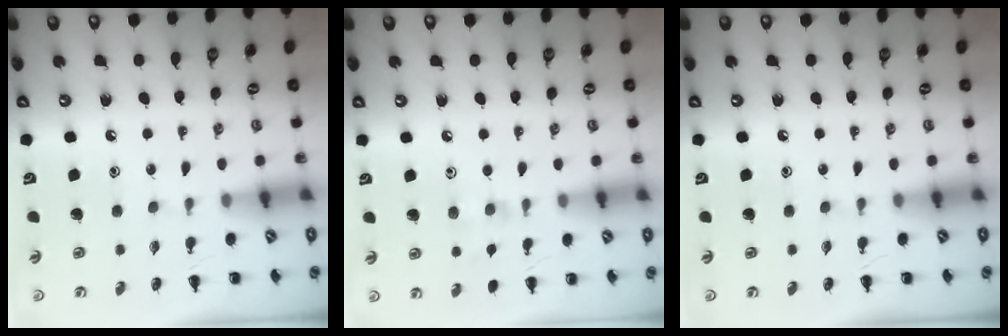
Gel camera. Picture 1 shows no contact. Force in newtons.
{"total": 5.9, "press": 5.7, "slide": 1.7}
{"total": 0.0}